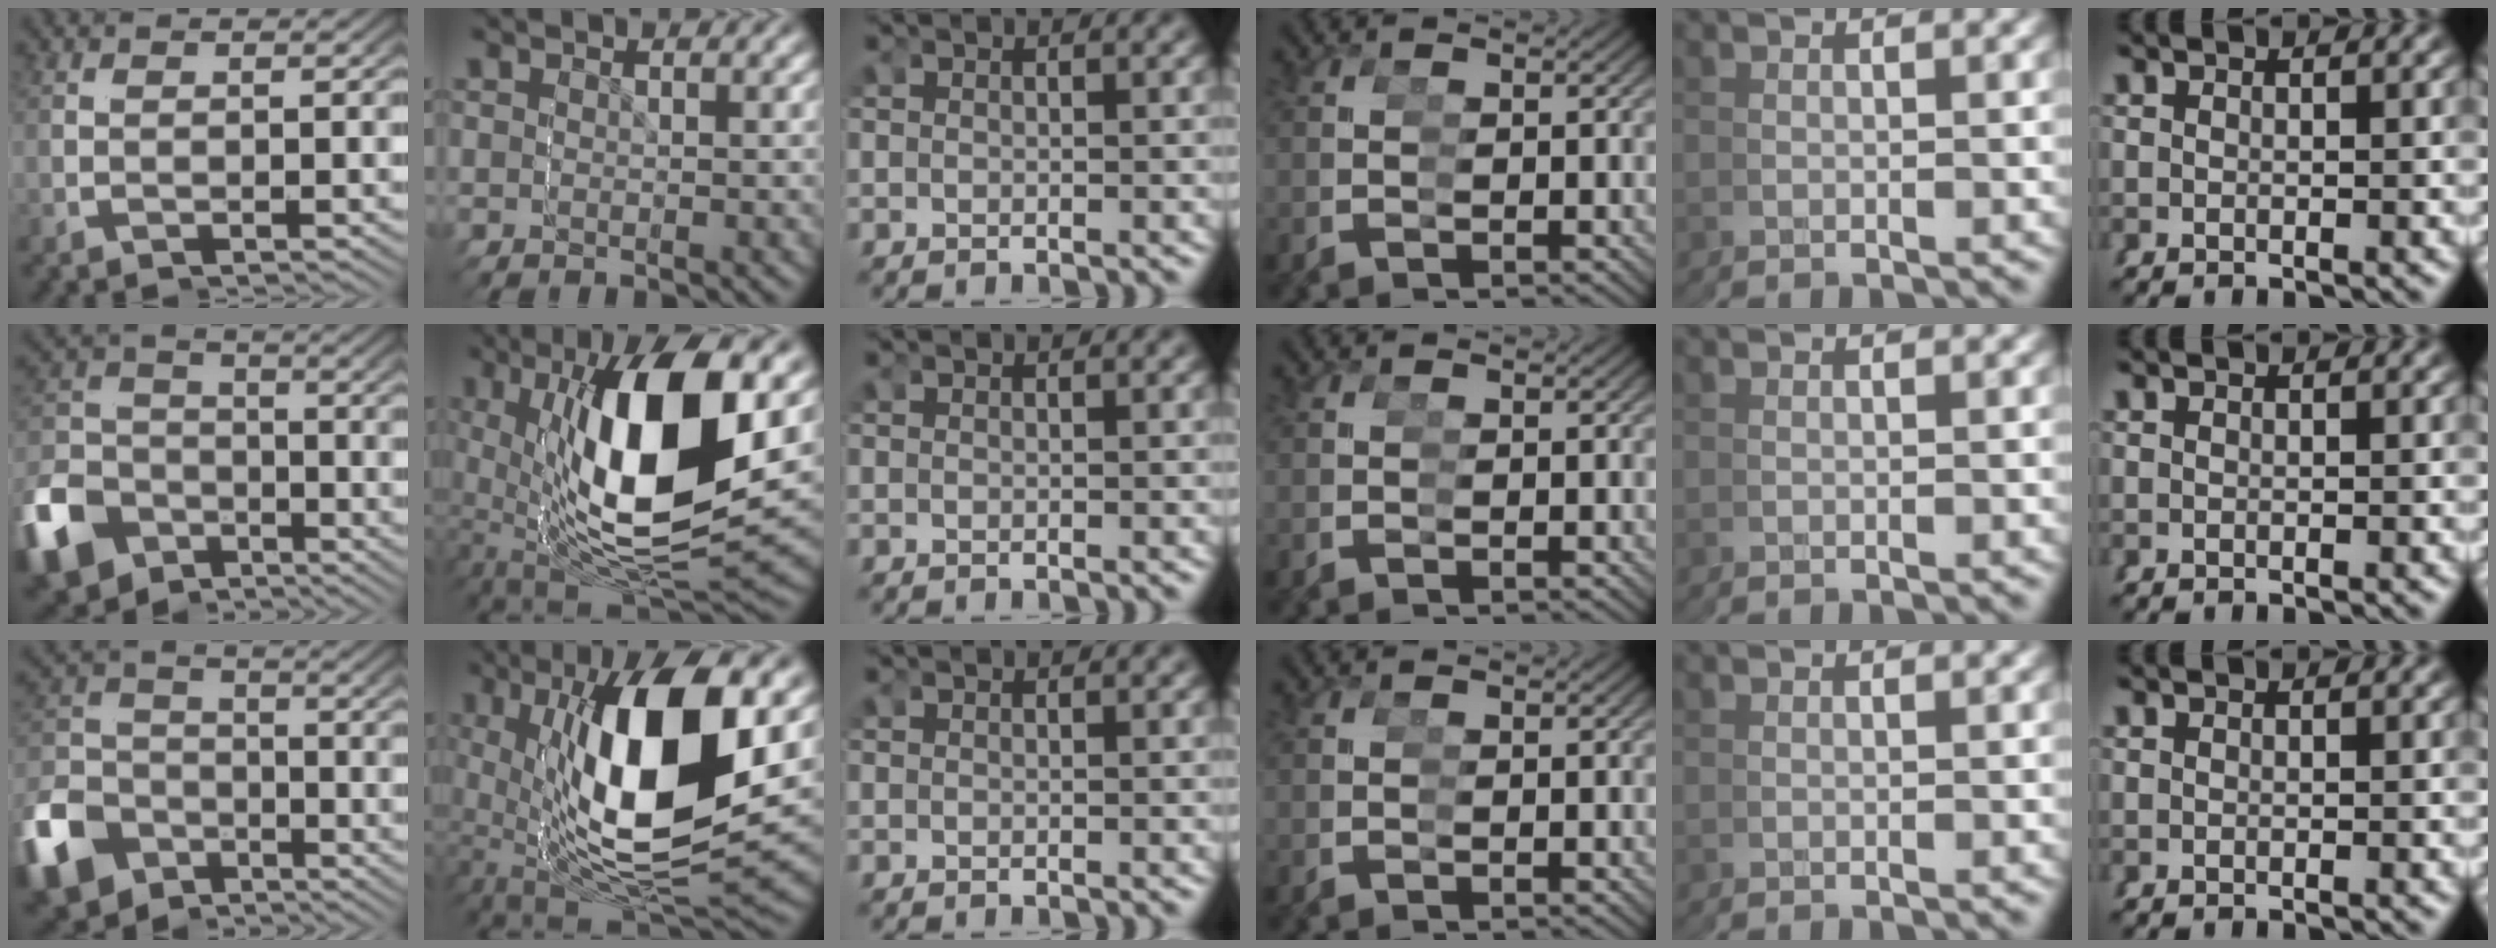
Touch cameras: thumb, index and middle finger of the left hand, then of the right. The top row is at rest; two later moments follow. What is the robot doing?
{"motion": "grasp_and_lifting", "object": "markers"}